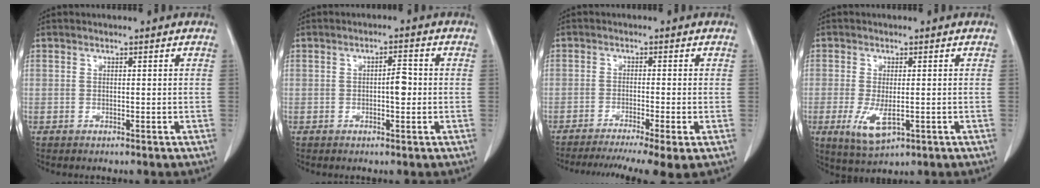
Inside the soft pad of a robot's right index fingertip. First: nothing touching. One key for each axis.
{"total": 2.7, "fx": -0.3, "fy": 0.9, "fz": 2.6, "tx": -0.039, "ty": 0.004, "tz": -0.005}
{"total": 10.0, "fx": -7.5, "fy": 0.0, "fz": 6.7, "tx": -0.097, "ty": -0.016, "tz": -0.115}
{"total": 5.5, "fx": -1.7, "fy": 1.9, "fz": 4.9, "tx": -0.094, "ty": -0.015, "tz": -0.020}